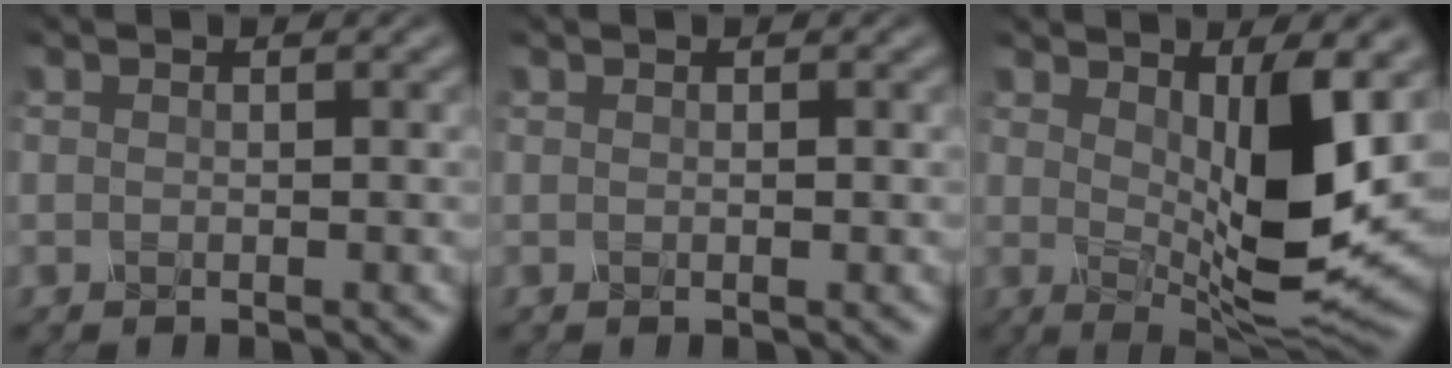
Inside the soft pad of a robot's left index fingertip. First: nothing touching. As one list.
[{"total": 0.0}, {"total": 7.5, "force": [1.0, 2.1, 7.1], "torque": [-0.128, -0.021, 0.030]}]